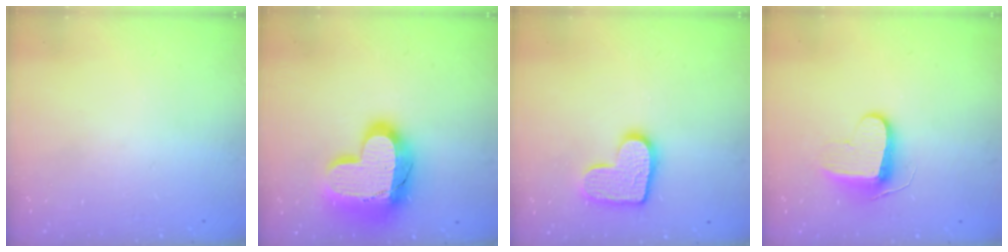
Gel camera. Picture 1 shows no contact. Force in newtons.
{"total": 20.9, "press": 20.9, "slide": 1.8}
{"total": 12.8, "press": 12.8, "slide": 0.8}
{"total": 9.5, "press": 9.5, "slide": 0.3}